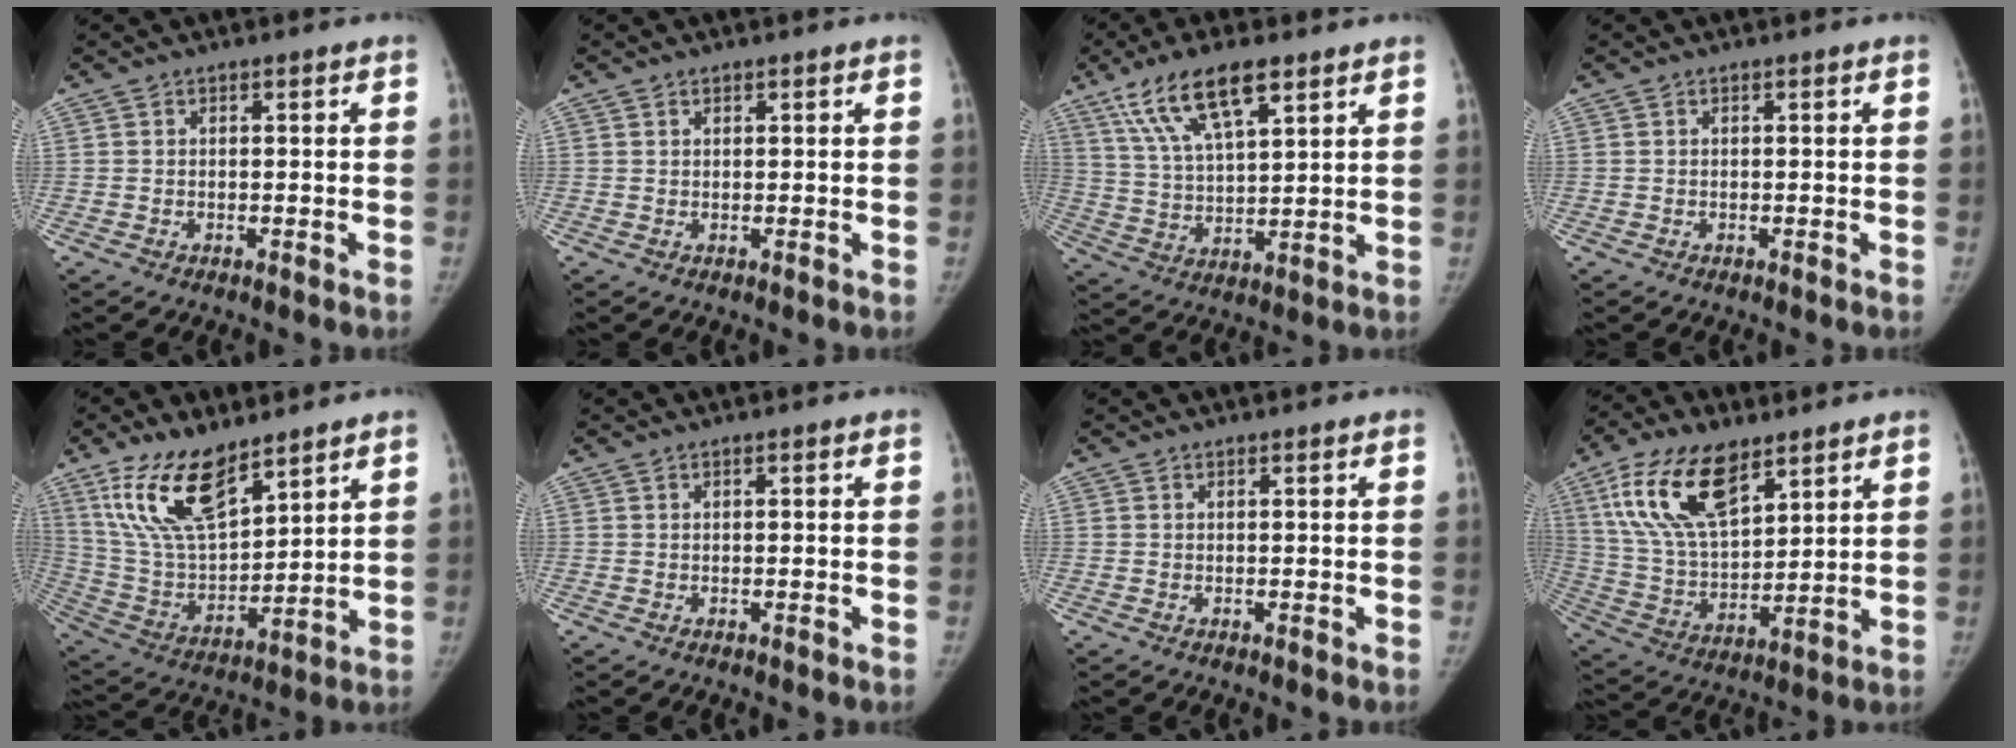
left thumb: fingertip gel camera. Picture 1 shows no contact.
{"total": 0.6, "force": [0.4, 0.4, 0.0], "torque": [0.005, -0.002, 0.005]}
{"total": 13.6, "force": [7.9, 4.5, 10.0], "torque": [-0.177, -0.018, 0.154]}
{"total": 0.0}
{"total": 17.1, "force": [11.0, 7.2, 10.9], "torque": [-0.173, -0.054, 0.225]}
{"total": 0.0}
{"total": 0.0}
{"total": 18.2, "force": [9.9, 8.8, 12.5], "torque": [-0.212, -0.032, 0.191]}